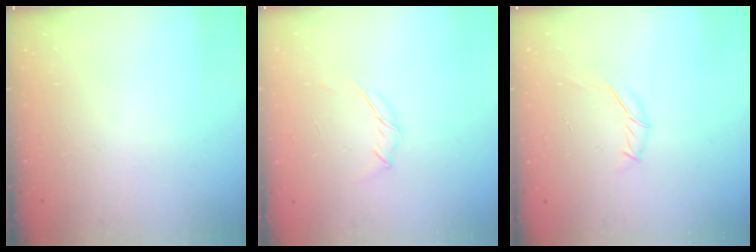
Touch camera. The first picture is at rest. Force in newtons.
{"total": 4.0, "press": 3.9, "slide": 0.9}
{"total": 6.4, "press": 6.2, "slide": 1.5}